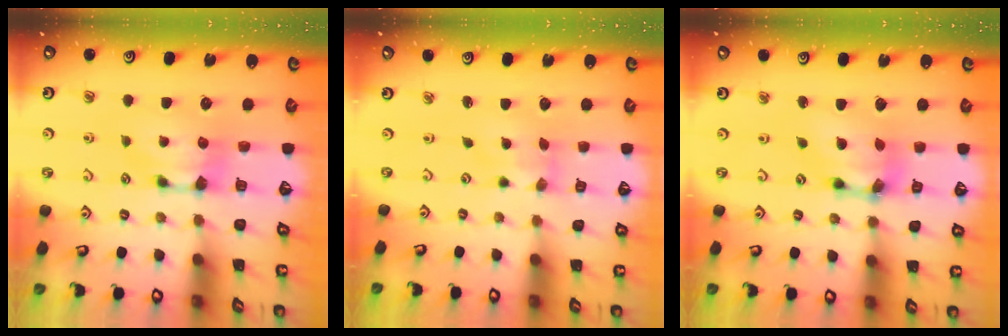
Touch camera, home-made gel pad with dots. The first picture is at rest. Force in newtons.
{"total": 1.4, "press": 1.0, "slide": 0.9}
{"total": 6.0, "press": 5.6, "slide": 2.1}